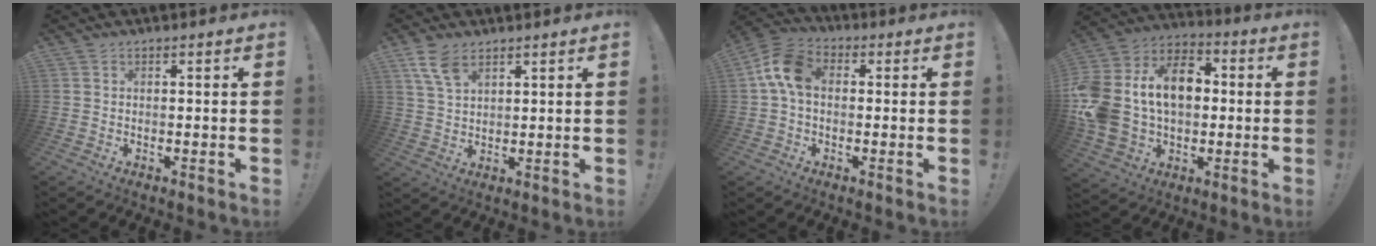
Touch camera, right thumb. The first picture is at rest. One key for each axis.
{"total": 7.3, "fx": 4.6, "fy": 3.6, "fz": 4.4, "tx": -0.078, "ty": -0.017, "tz": 0.087}
{"total": 10.3, "fx": 1.2, "fy": 6.9, "fz": 7.6, "tx": -0.152, "ty": 0.014, "tz": 0.026}
{"total": 22.3, "fx": 2.7, "fy": 16.2, "fz": 15.1, "tx": -0.293, "ty": 0.008, "tz": 0.063}